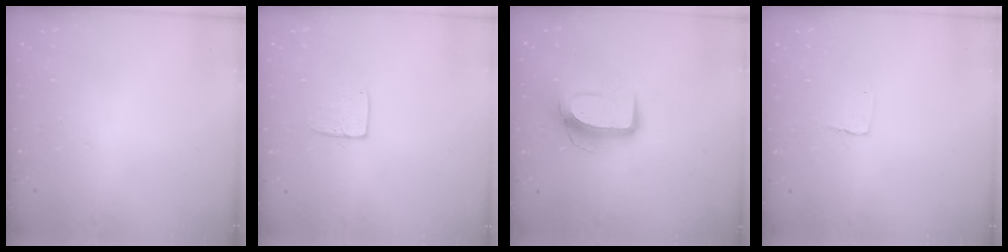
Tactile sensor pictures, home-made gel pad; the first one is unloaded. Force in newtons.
{"total": 6.5, "press": 6.5, "slide": 0.4}
{"total": 10.2, "press": 10.2, "slide": 0.6}
{"total": 2.7, "press": 2.7, "slide": 0.2}